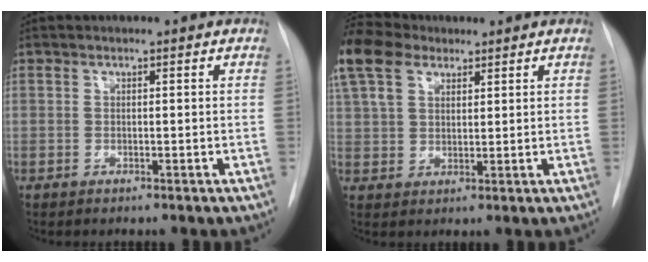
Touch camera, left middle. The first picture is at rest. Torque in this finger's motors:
{"motor_torque": [0.36, -0.35, 0.72, 0.10]}